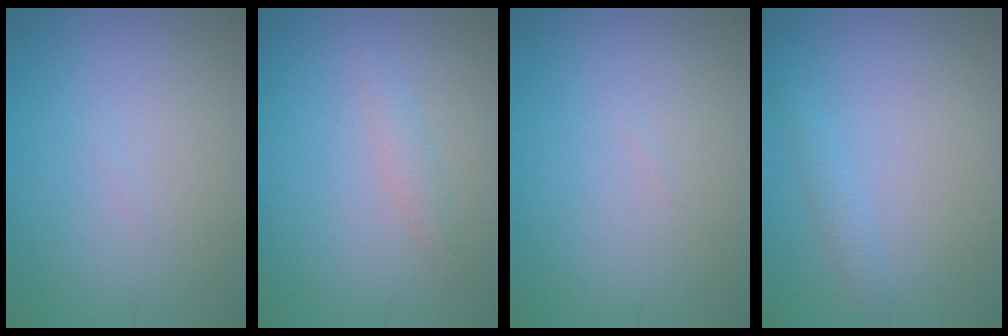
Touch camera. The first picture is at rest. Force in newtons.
{"total": 1.3, "press": 1.3, "slide": 0.0}
{"total": 0.0}
{"total": 1.1, "press": 1.1, "slide": 0.1}